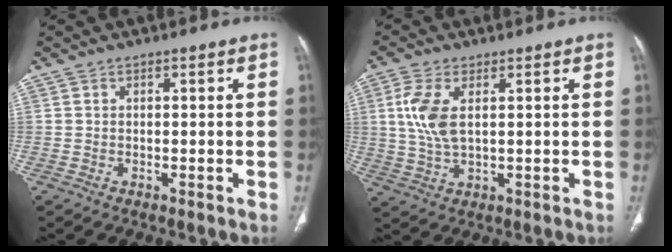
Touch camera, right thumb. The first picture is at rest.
{"total": 7.7, "force": [1.8, 3.6, 6.6], "torque": [-0.158, -0.003, 0.040]}